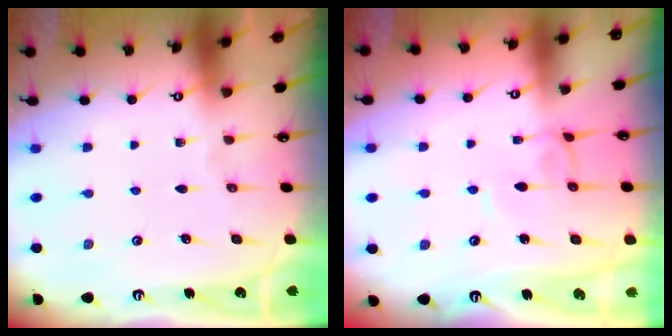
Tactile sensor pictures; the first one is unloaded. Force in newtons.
{"total": 0.6, "press": 0.5, "slide": 0.3}